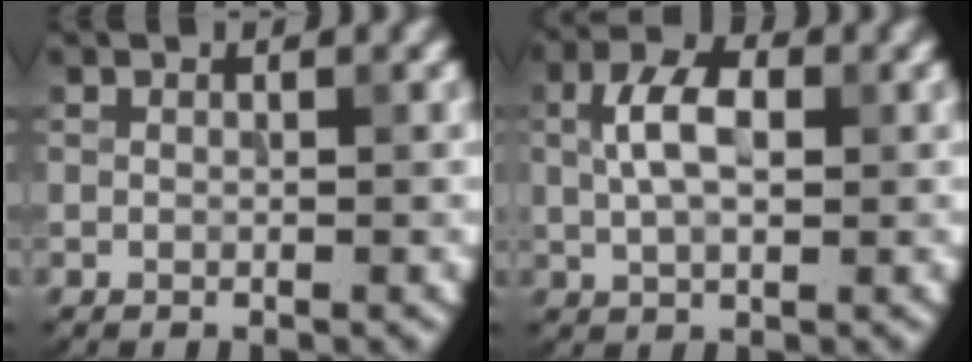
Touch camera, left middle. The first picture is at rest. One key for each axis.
{"total": 4.7, "fx": 0.7, "fy": 2.6, "fz": 3.8, "tx": -0.080, "ty": 0.006, "tz": 0.010}